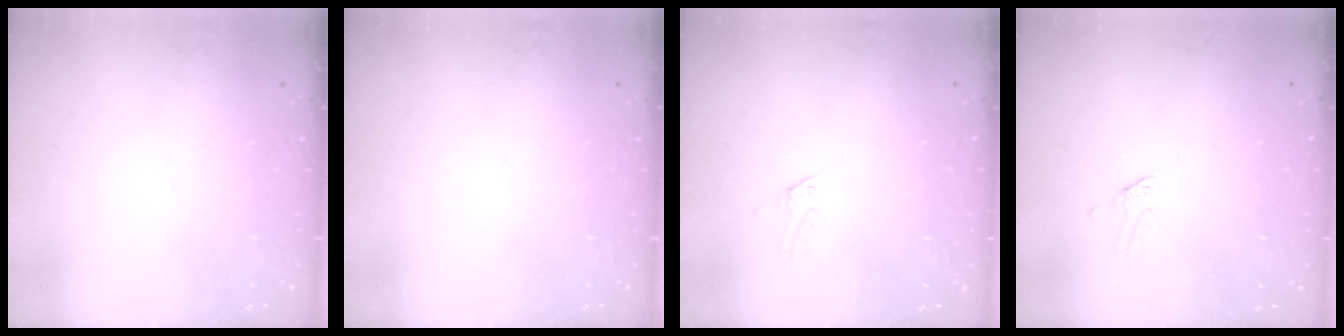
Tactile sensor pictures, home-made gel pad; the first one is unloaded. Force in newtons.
{"total": 0.0}
{"total": 0.0}
{"total": 0.0}